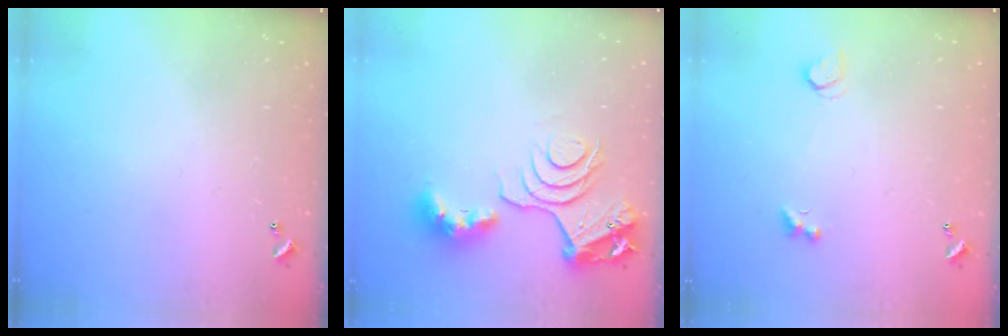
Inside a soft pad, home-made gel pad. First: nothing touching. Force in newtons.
{"total": 12.1, "press": 12.0, "slide": 1.4}
{"total": 3.2, "press": 2.9, "slide": 1.2}